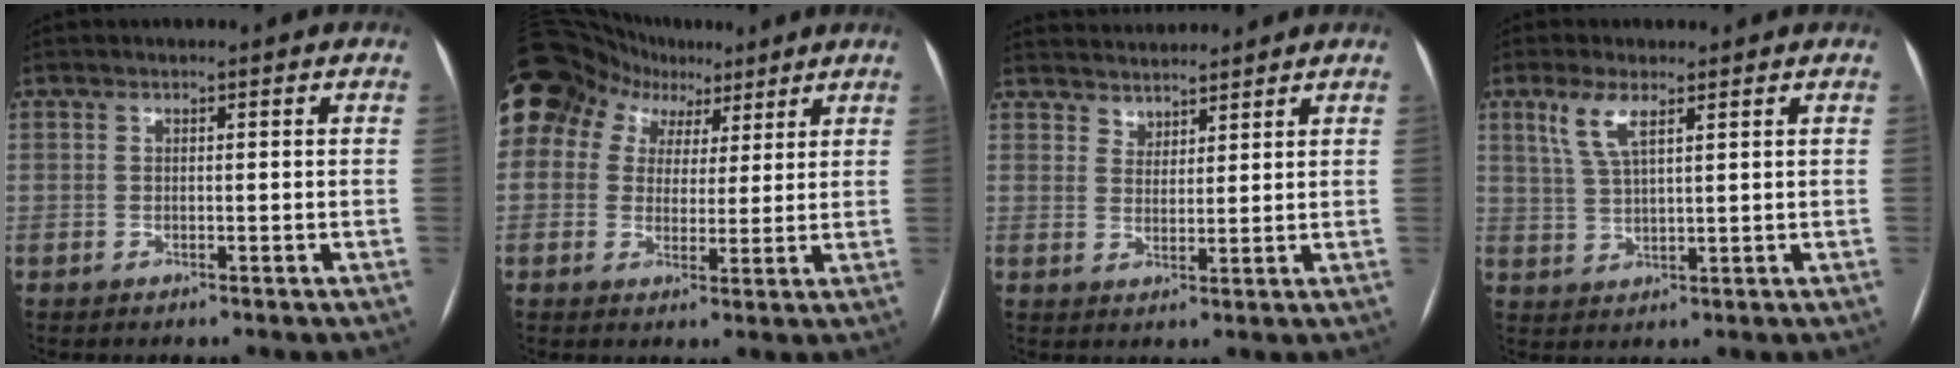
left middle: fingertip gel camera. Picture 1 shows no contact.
{"total": 20.1, "force": [10.9, 15.0, 7.8], "torque": [-0.214, 0.094, 0.196]}
{"total": 6.5, "force": [6.1, 2.1, 0.6], "torque": [-0.006, 0.021, 0.098]}
{"total": 4.9, "force": [2.8, 1.1, 3.8], "torque": [-0.089, 0.008, 0.061]}